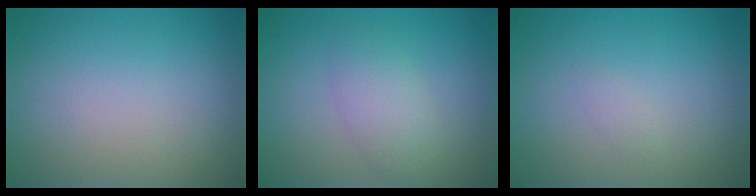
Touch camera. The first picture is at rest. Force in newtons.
{"total": 2.7, "press": 2.7, "slide": 0.1}
{"total": 0.5, "press": 0.5, "slide": 0.0}